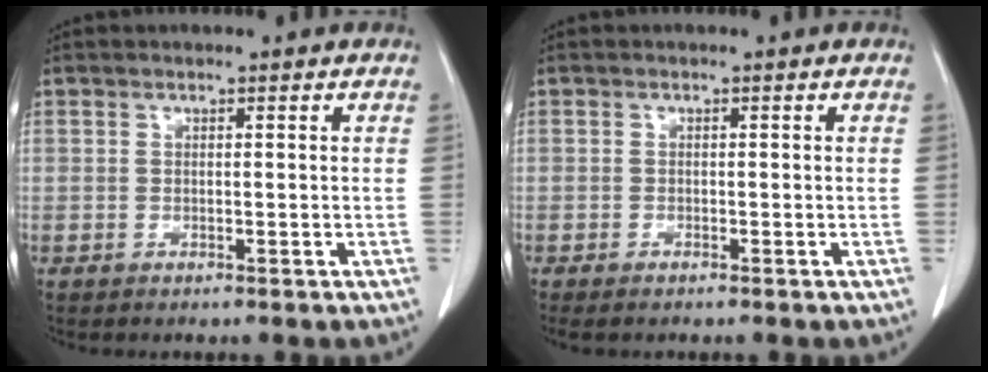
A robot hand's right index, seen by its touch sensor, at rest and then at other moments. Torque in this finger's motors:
{"motor_torque": [0.11, -0.23, -0.03, 0.01]}